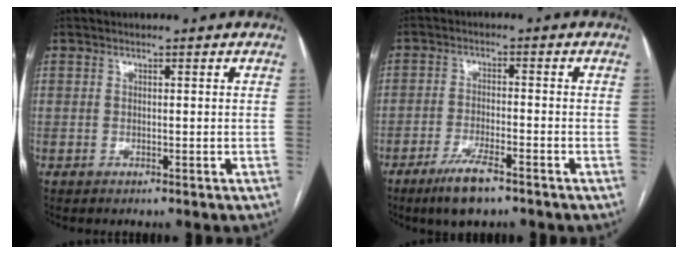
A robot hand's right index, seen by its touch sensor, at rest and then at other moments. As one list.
[{"total": 6.5, "force": [-4.6, 1.1, 4.5], "torque": [-0.090, -0.010, -0.078]}]